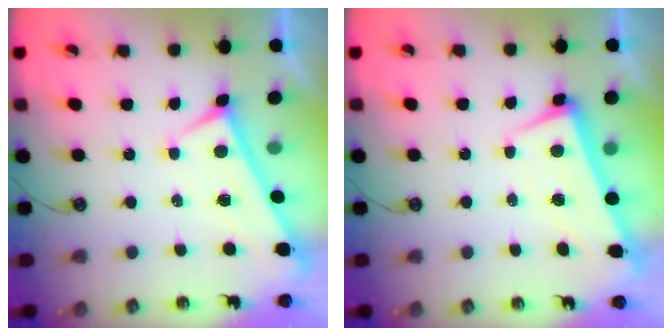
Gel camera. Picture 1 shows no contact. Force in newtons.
{"total": 1.8, "press": 0.9, "slide": 1.6}